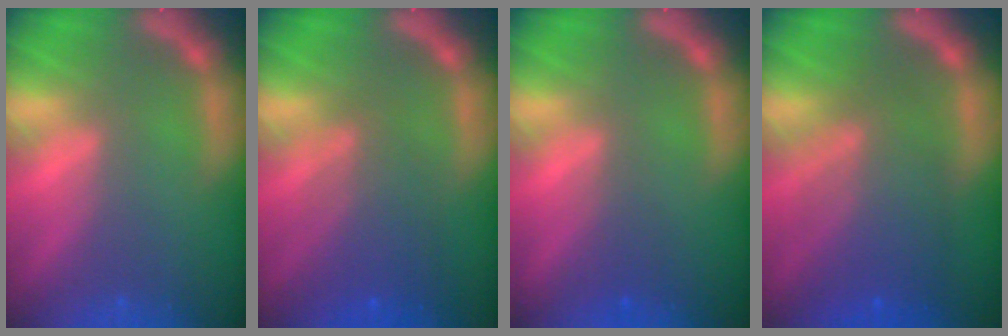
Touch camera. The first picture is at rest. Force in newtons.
{"total": 5.1}
{"total": 1.5}
{"total": 7.5}